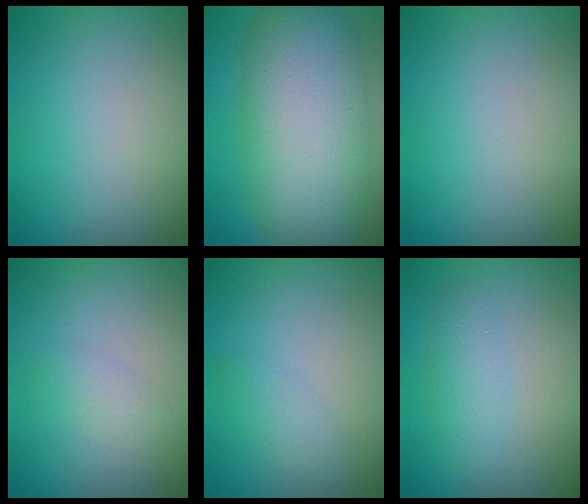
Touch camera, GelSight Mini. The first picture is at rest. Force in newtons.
{"total": 11.3, "press": 11.3, "slide": 0.3}
{"total": 0.0}
{"total": 2.5, "press": 2.4, "slide": 0.3}
{"total": 1.3, "press": 1.3, "slide": 0.0}
{"total": 1.8, "press": 1.8, "slide": 0.0}